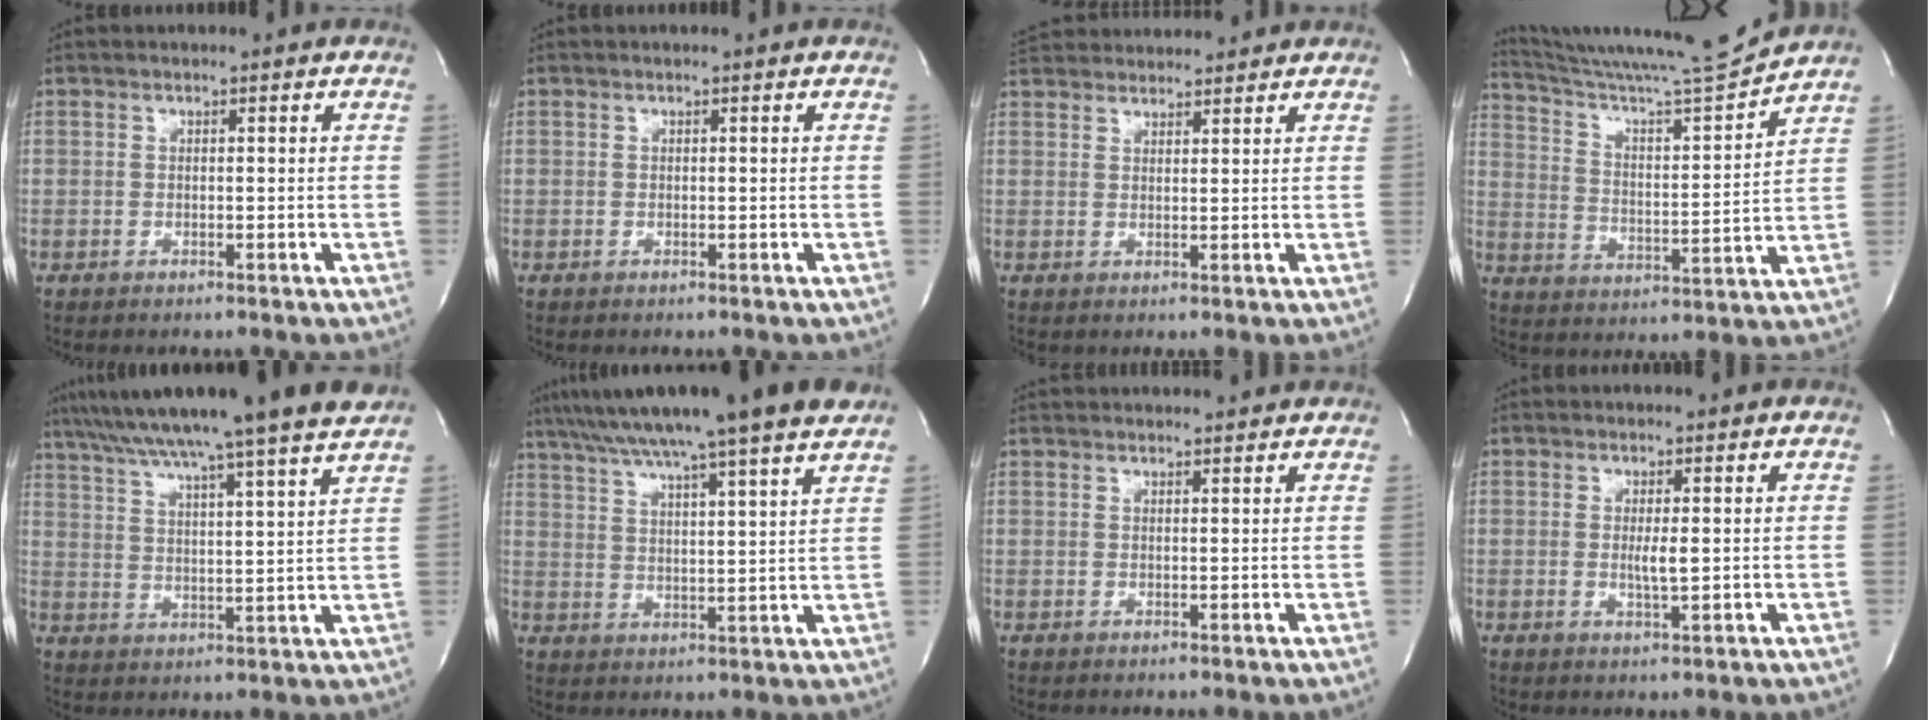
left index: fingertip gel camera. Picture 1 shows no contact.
{"total": 0.0}
{"total": 10.0, "force": [9.6, 1.8, 2.1], "torque": [-0.039, 0.039, 0.148]}
{"total": 14.7, "force": [14.1, -2.5, 3.4], "torque": [-0.067, -0.042, 0.230]}
{"total": 20.0, "force": [17.0, -1.7, 10.4], "torque": [-0.180, -0.001, 0.244]}
{"total": 18.5, "force": [15.2, -0.7, 10.5], "torque": [-0.181, 0.019, 0.221]}
{"total": 8.5, "force": [8.2, 1.0, 1.9], "torque": [-0.023, 0.033, 0.100]}
{"total": 2.1, "force": [0.1, 0.1, 2.1], "torque": [-0.041, -0.006, 0.003]}